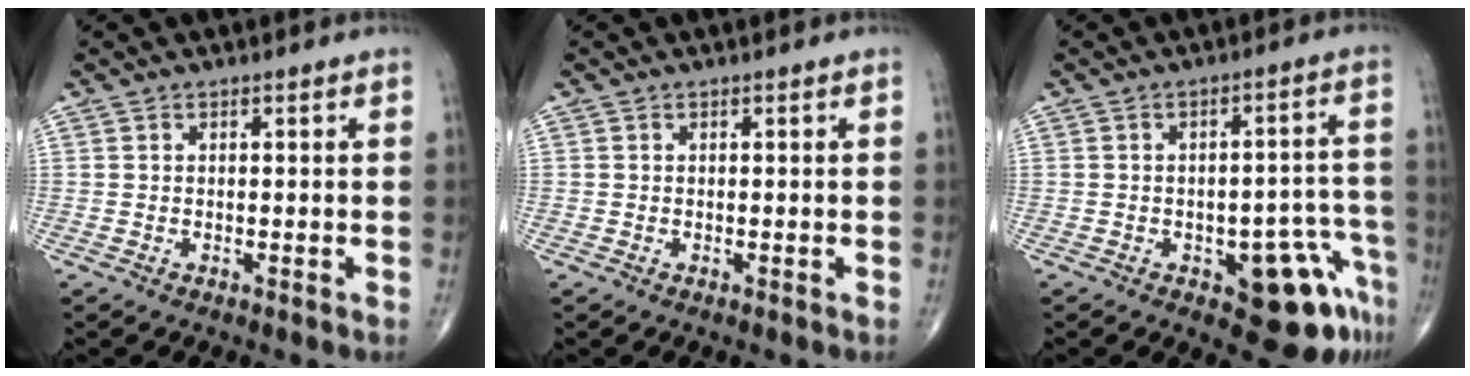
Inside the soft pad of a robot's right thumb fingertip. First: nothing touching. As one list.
[{"total": 0.0}, {"total": 11.8, "force": [-5.9, 5.0, 8.9], "torque": [-0.062, 0.044, -0.067]}]